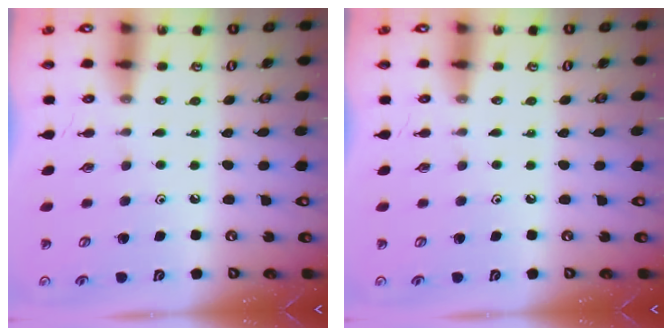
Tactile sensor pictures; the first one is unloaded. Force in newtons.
{"total": 0.0}